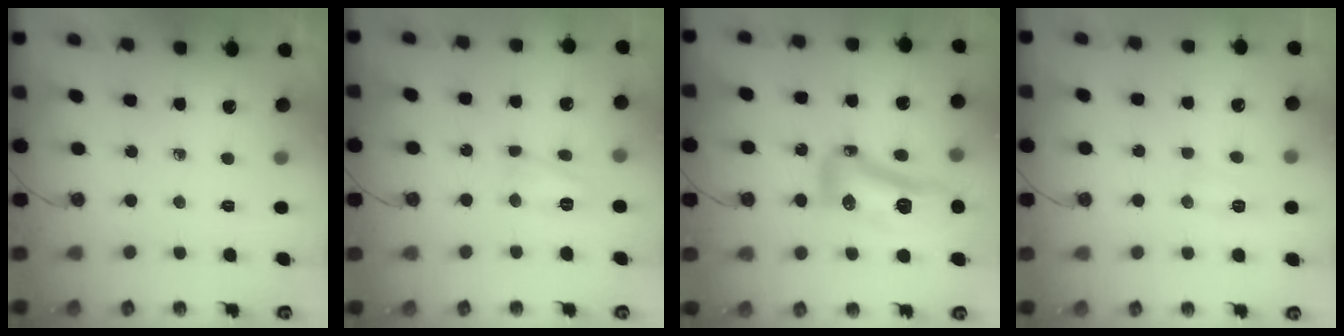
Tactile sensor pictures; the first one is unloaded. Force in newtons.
{"total": 7.6, "press": 7.6, "slide": 0.5}
{"total": 21.5, "press": 17.7, "slide": 12.2}
{"total": 5.0, "press": 5.0, "slide": 0.6}